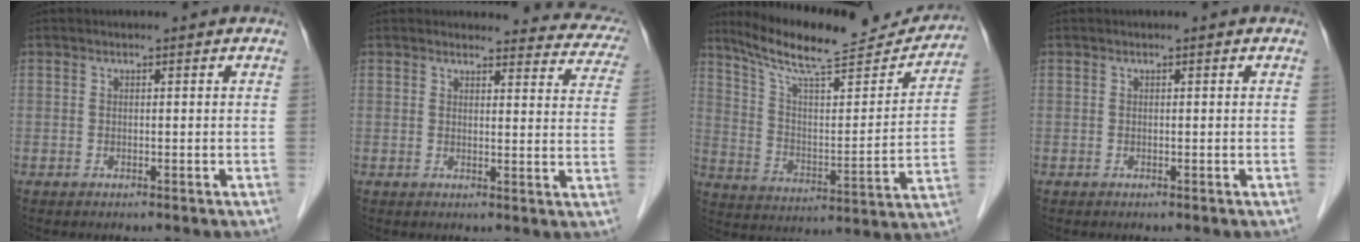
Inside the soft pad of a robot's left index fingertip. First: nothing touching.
{"total": 13.2, "force": [12.6, 3.5, 1.8], "torque": [0.030, -0.050, 0.096]}
{"total": 21.2, "force": [19.4, 2.9, 8.2], "torque": [-0.135, -0.018, 0.289]}
{"total": 0.0}